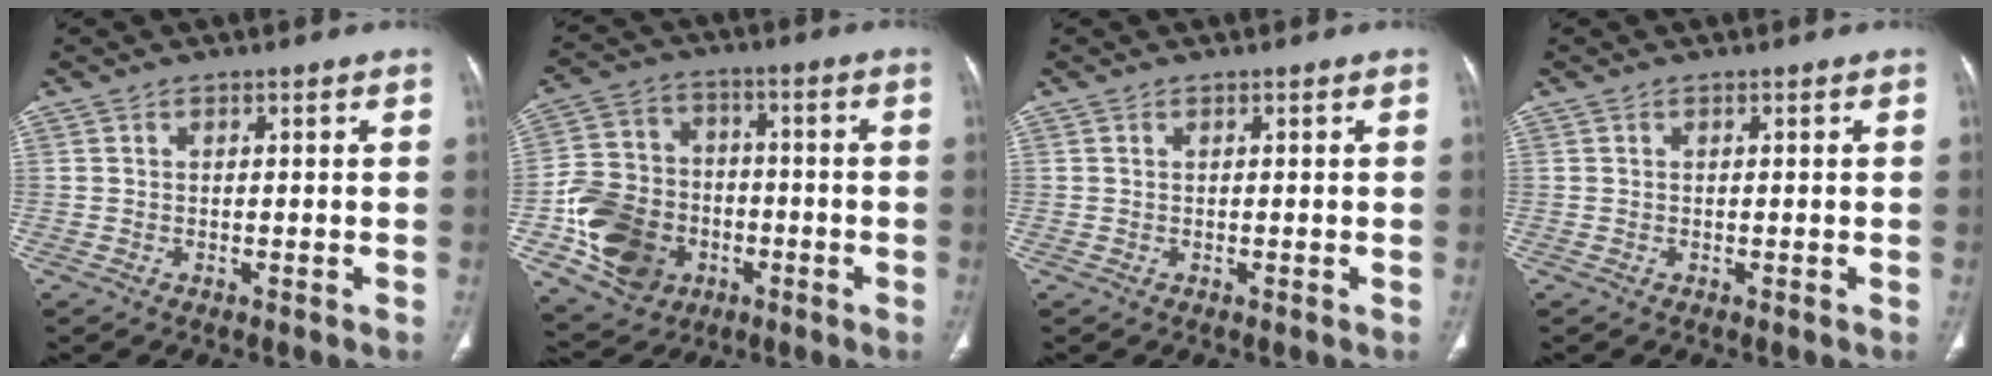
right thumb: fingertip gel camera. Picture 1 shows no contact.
{"total": 16.8, "force": [-5.0, 13.8, 8.2], "torque": [-0.132, 0.022, -0.078]}
{"total": 0.0}
{"total": 0.0}